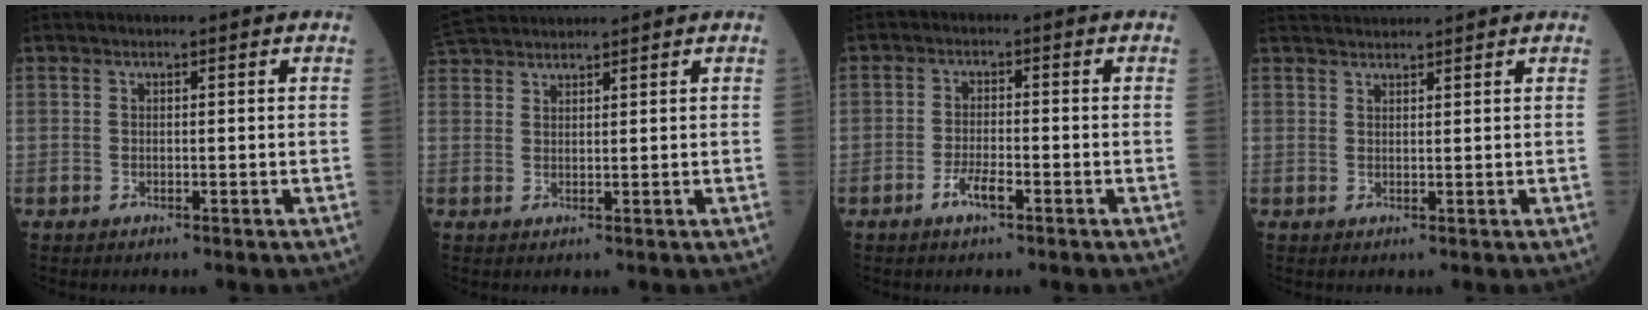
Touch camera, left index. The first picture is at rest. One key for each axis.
{"total": 5.2, "fx": 5.0, "fy": 0.2, "fz": 1.3, "tx": -0.035, "ty": 0.033, "tz": 0.097}
{"total": 3.3, "fx": -2.0, "fy": 0.7, "fz": 2.5, "tx": -0.050, "ty": 0.000, "tz": -0.040}
{"total": 3.4, "fx": 3.3, "fy": -0.5, "fz": 0.6, "tx": -0.008, "ty": 0.029, "tz": 0.063}